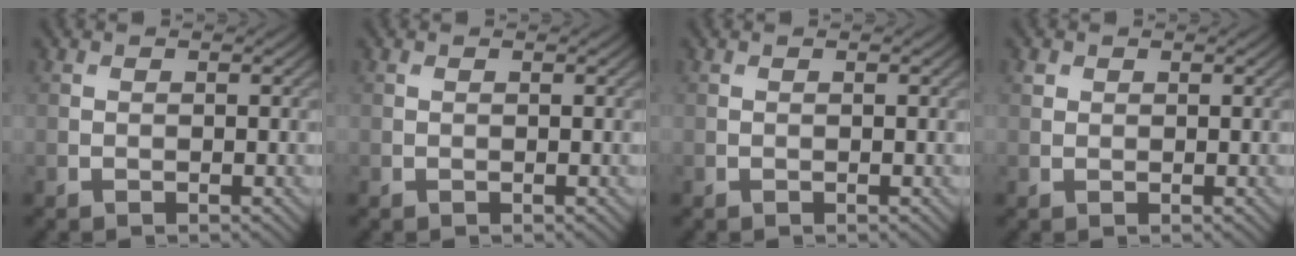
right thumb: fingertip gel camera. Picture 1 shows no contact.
{"total": 0.0}
{"total": 0.0}
{"total": 0.8, "force": [0.4, 0.7, 0.1], "torque": [-0.001, -0.002, 0.008]}